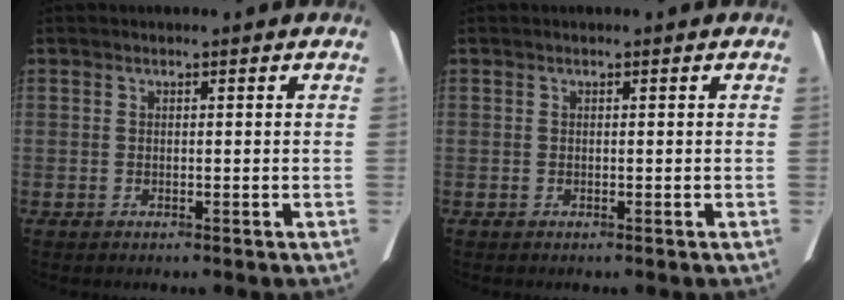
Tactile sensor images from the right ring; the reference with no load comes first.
{"total": 0.0}